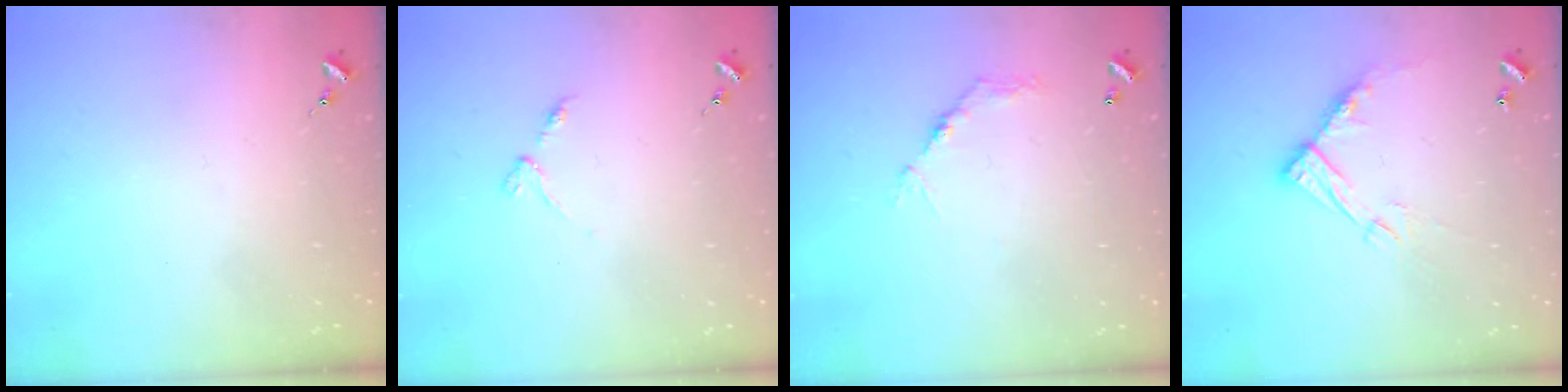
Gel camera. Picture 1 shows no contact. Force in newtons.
{"total": 3.3, "press": 3.3, "slide": 0.5}
{"total": 5.7, "press": 5.7, "slide": 0.4}
{"total": 12.8, "press": 12.8, "slide": 0.7}